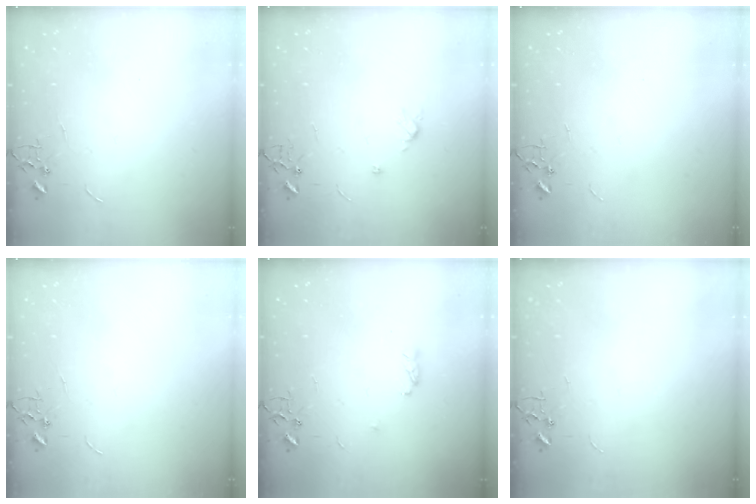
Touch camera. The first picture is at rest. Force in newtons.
{"total": 5.6, "press": 5.6, "slide": 0.6}
{"total": 0.0}
{"total": 0.0}
{"total": 3.7, "press": 3.7, "slide": 0.6}
{"total": 0.0}